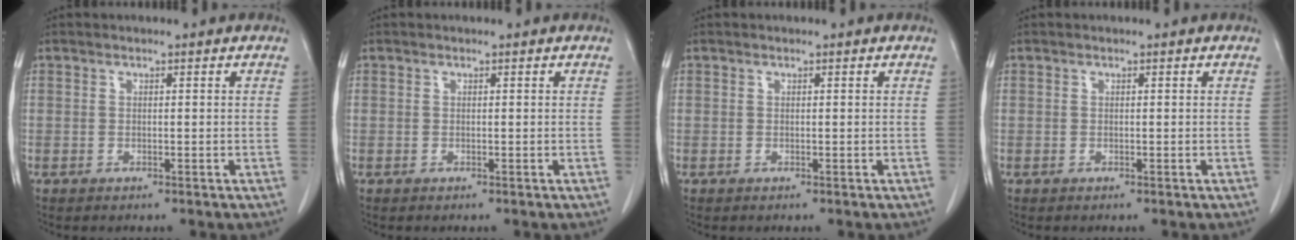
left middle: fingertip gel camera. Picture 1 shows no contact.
{"total": 0.0}
{"total": 0.0}
{"total": 0.0}